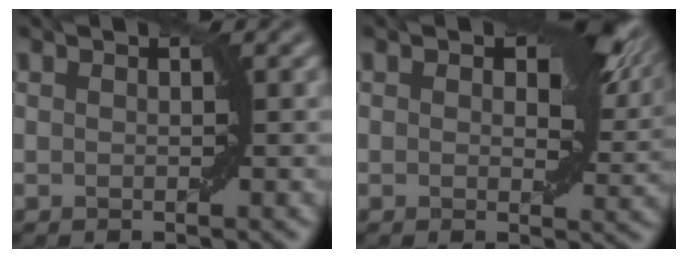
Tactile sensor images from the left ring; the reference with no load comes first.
{"total": 7.2, "force": [2.5, 3.9, 5.5], "torque": [-0.062, 0.004, 0.032]}